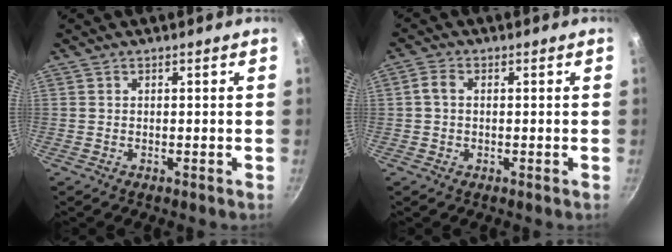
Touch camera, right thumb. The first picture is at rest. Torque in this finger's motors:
{"motor_torque": [-0.07, 0.19, -0.25, 0.12, -0.01]}